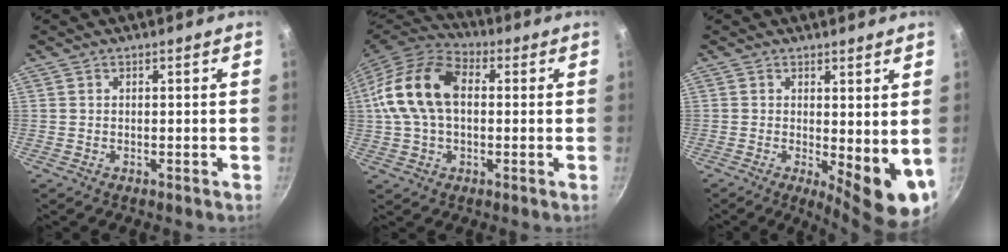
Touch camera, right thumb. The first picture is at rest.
{"total": 16.5, "force": [1.7, 10.6, 12.6], "torque": [-0.226, 0.030, 0.016]}
{"total": 9.4, "force": [0.0, 3.4, 8.8], "torque": [-0.096, -0.016, 0.008]}